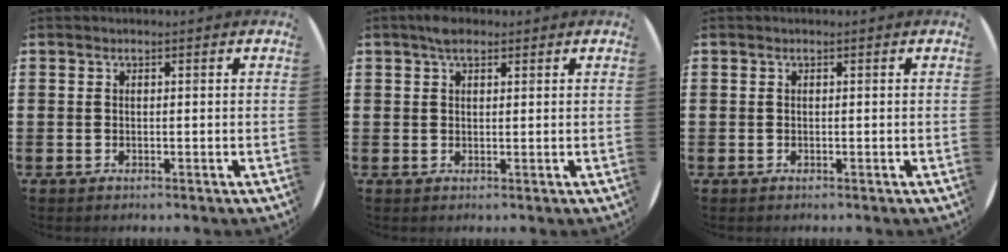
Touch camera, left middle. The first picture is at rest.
{"total": 2.5, "force": [1.8, 1.0, 1.3], "torque": [-0.020, 0.003, 0.031]}
{"total": 0.0}